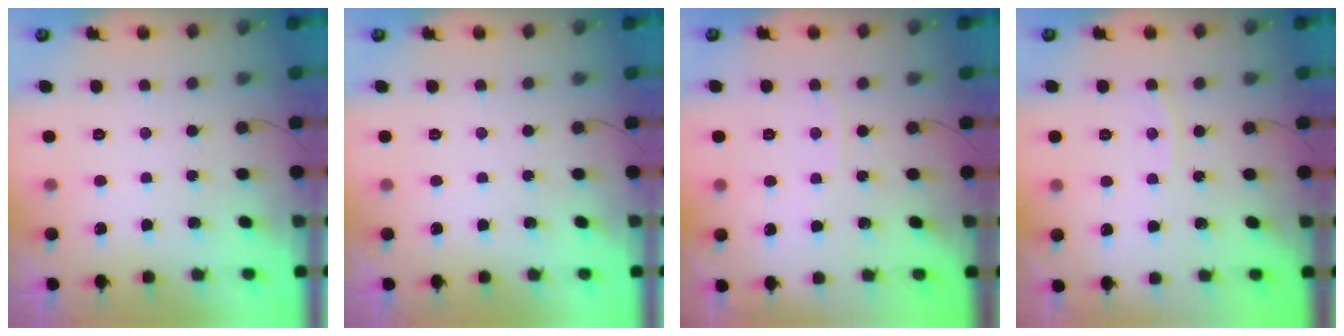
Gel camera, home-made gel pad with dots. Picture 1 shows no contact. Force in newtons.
{"total": 0.0}
{"total": 1.6, "press": 1.6, "slide": 0.2}
{"total": 3.5, "press": 3.5, "slide": 0.4}